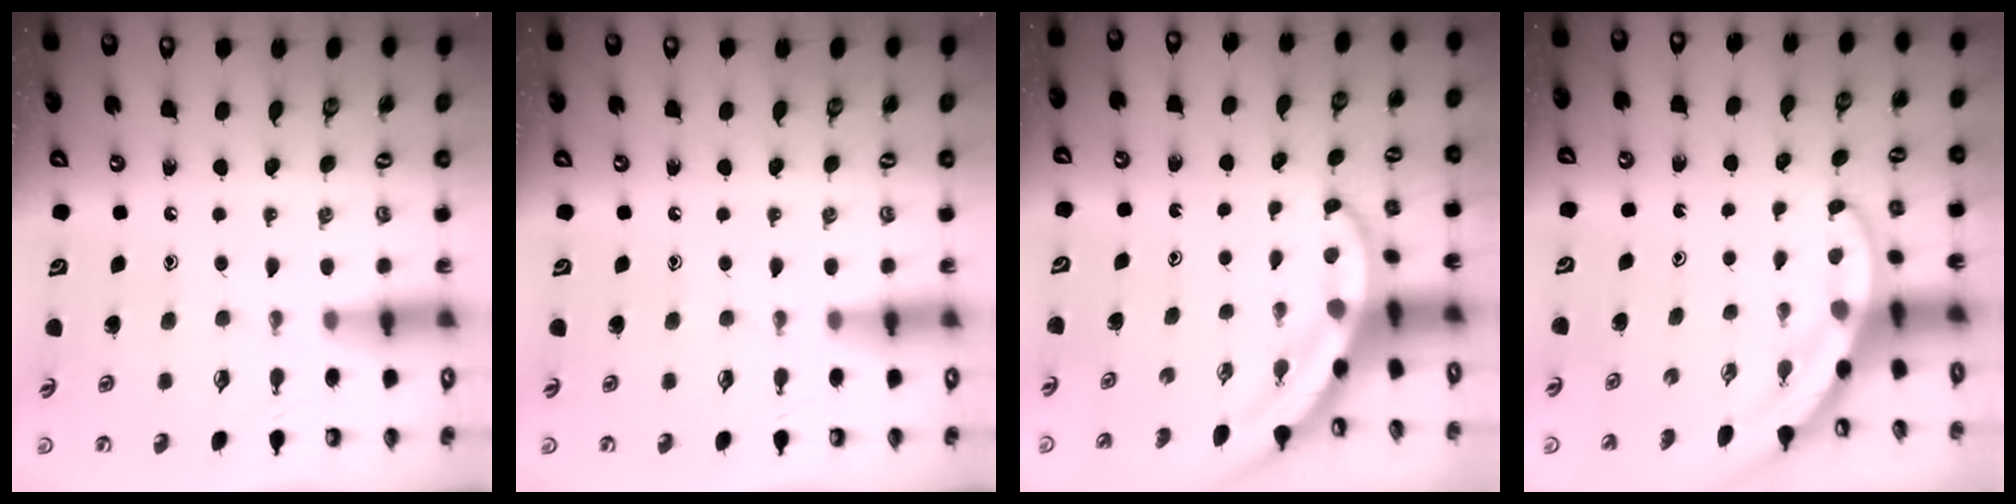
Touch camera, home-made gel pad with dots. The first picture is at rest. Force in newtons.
{"total": 0.0}
{"total": 3.7, "press": 3.7, "slide": 0.5}
{"total": 3.3, "press": 3.3, "slide": 0.1}